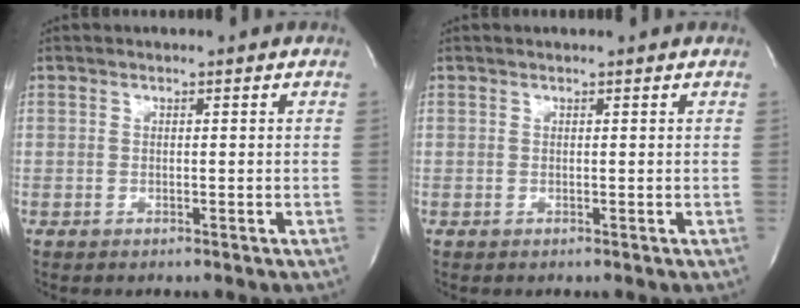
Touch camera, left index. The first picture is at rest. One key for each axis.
{"total": 1.1, "fx": 1.1, "fy": 0.1, "fz": 0.3, "tx": -0.011, "ty": 0.011, "tz": 0.013}